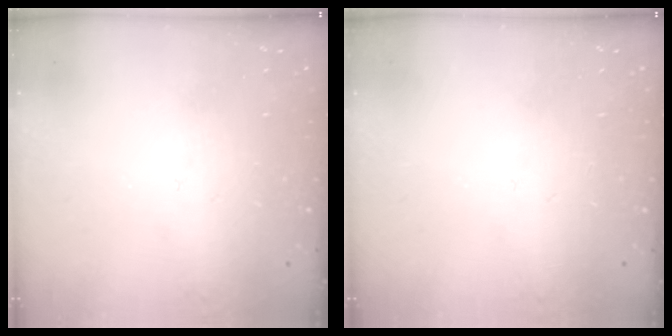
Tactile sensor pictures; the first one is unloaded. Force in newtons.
{"total": 0.0}